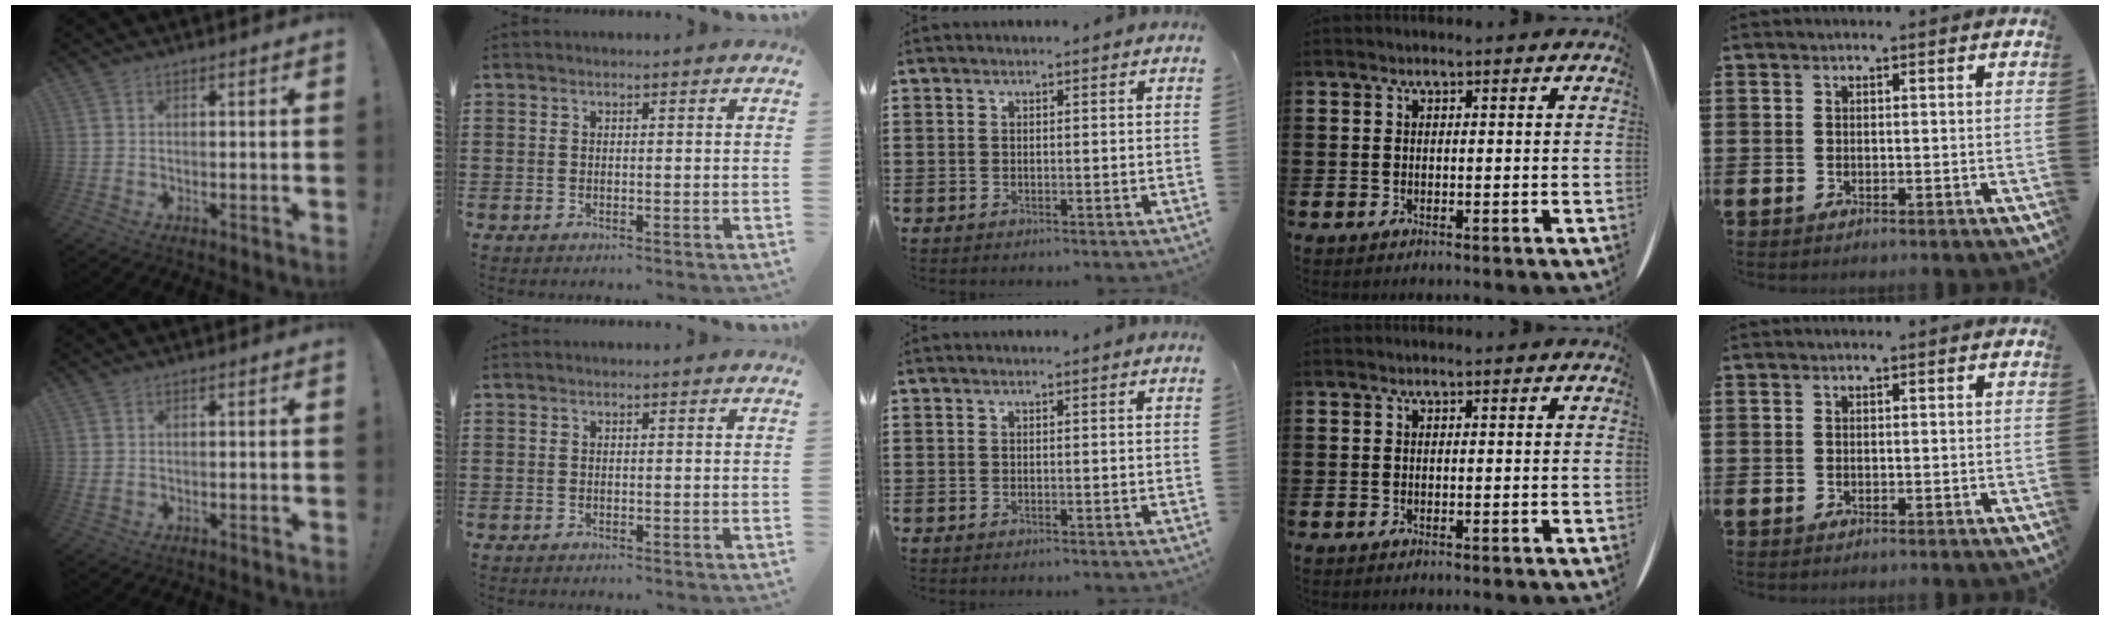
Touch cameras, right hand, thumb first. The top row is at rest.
{"thumb": {"total": 0.7, "force": [0.4, 0.3, 0.5], "torque": [-0.009, 0.002, 0.006]}}